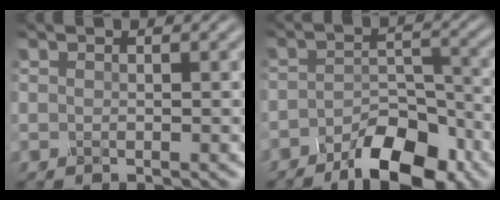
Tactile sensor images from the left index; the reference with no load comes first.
{"total": 6.7, "force": [-4.8, 2.5, 3.8], "torque": [-0.054, 0.002, -0.080]}